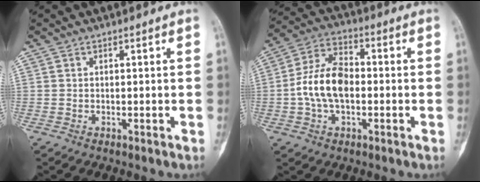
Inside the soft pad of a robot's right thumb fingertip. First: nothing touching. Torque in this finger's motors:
{"motor_torque": [1.69, 1.67, 0.14, 0.00, 0.23]}